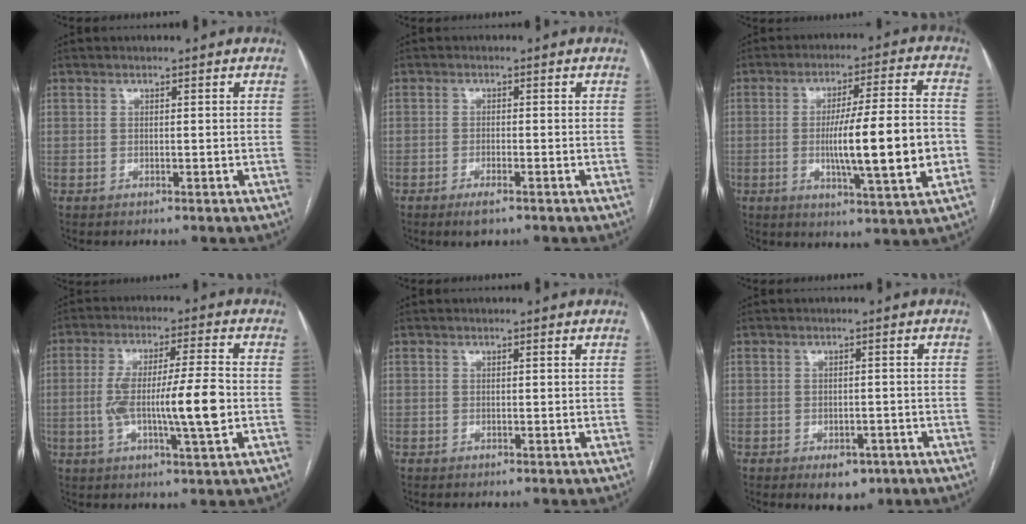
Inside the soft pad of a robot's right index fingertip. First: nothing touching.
{"total": 2.7, "force": [-1.8, 0.6, 1.9], "torque": [-0.036, -0.003, -0.029]}
{"total": 15.4, "force": [-2.4, 0.9, 15.2], "torque": [-0.242, -0.003, -0.037]}
{"total": 12.0, "force": [-1.6, 0.9, 11.9], "torque": [-0.216, 0.004, -0.028]}
{"total": 0.0}
{"total": 4.1, "force": [-2.4, 2.4, 2.3], "torque": [-0.023, 0.000, -0.021]}